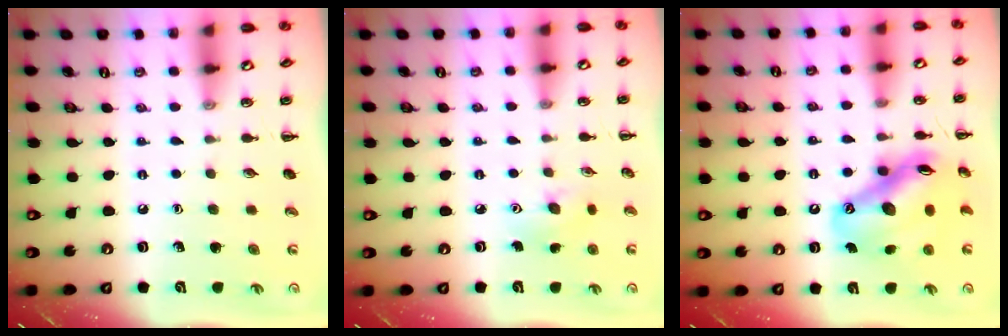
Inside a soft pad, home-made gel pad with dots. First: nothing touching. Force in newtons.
{"total": 5.6, "press": 5.5, "slide": 1.0}
{"total": 16.2, "press": 15.7, "slide": 4.0}